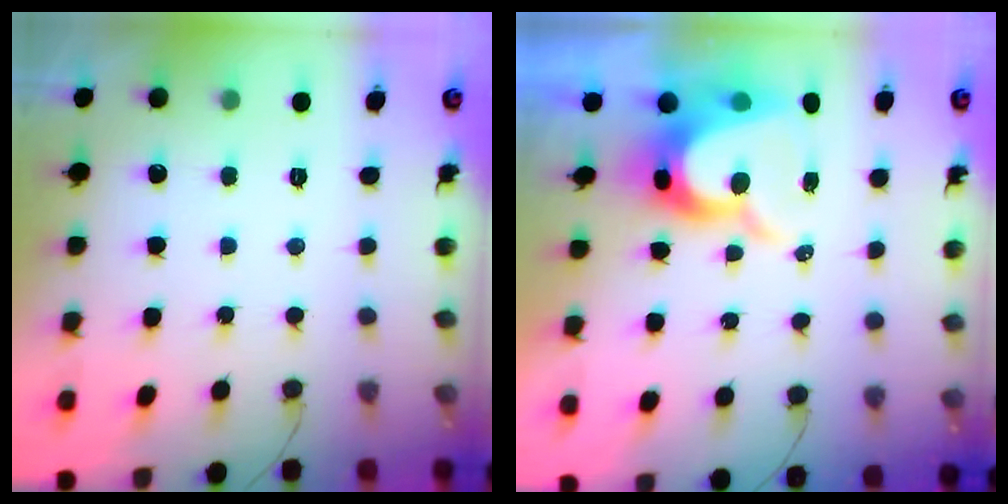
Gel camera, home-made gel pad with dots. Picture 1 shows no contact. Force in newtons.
{"total": 11.1, "press": 11.0, "slide": 0.9}